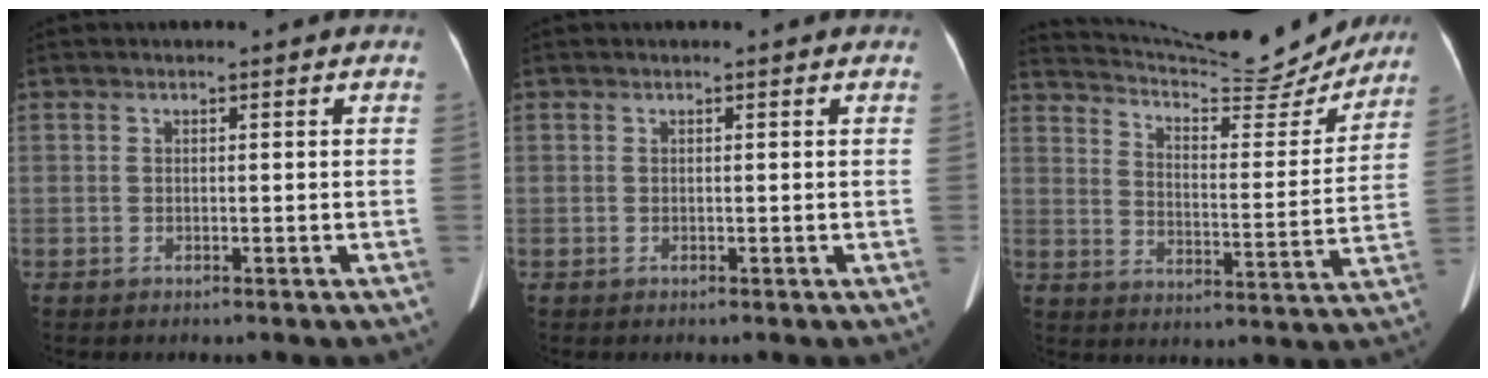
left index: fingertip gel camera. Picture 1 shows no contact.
{"total": 0.8, "force": [0.7, 0.0, 0.3], "torque": [-0.007, 0.005, 0.010]}
{"total": 21.2, "force": [20.0, 2.4, 6.4], "torque": [-0.107, -0.043, 0.272]}